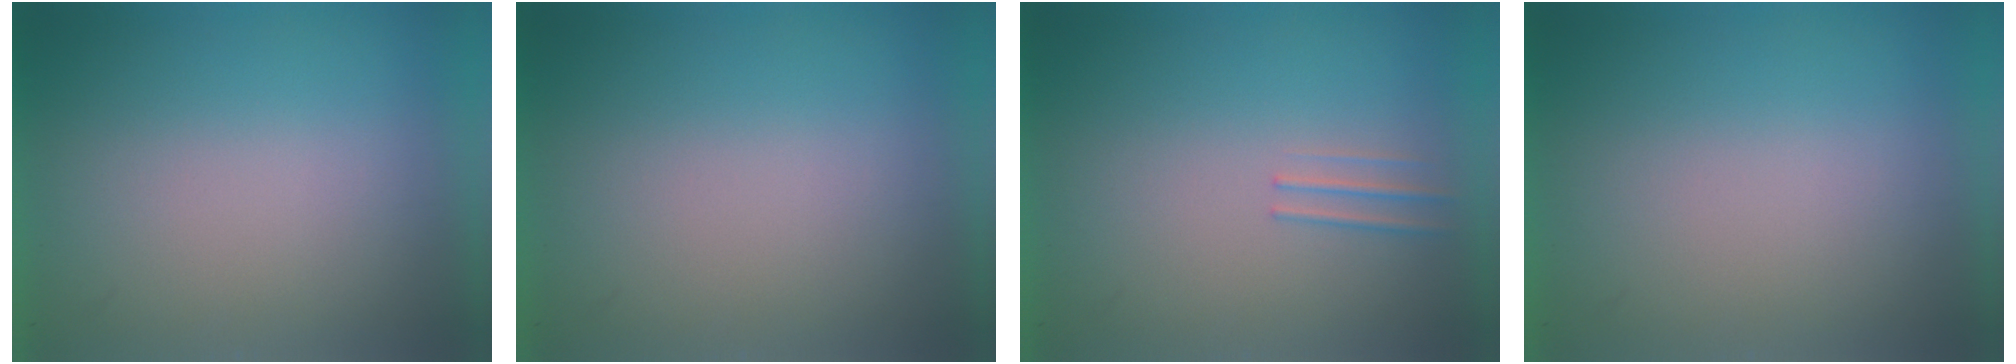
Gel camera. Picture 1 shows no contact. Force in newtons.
{"total": 1.1}
{"total": 1.2}
{"total": 1.1}